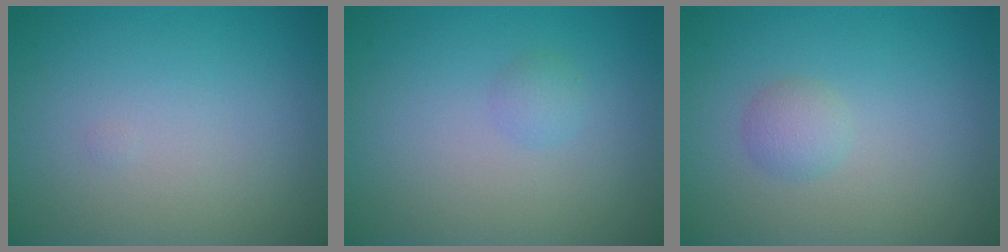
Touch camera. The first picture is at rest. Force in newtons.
{"total": 1.0, "press": 1.0, "slide": 0.1}
{"total": 1.4, "press": 1.4, "slide": 0.1}